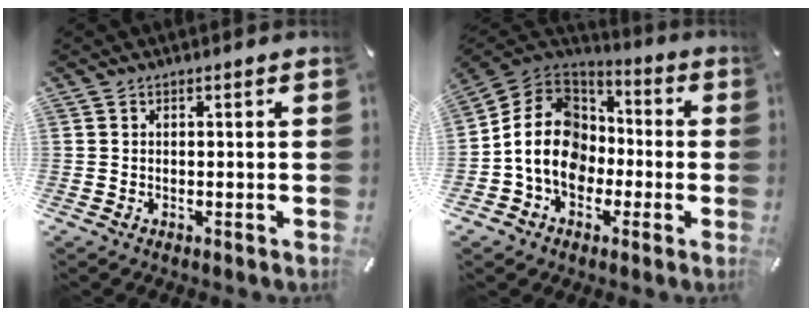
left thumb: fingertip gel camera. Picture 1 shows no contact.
{"total": 15.2, "force": [-3.0, 12.8, 7.7], "torque": [-0.166, 0.027, -0.052]}